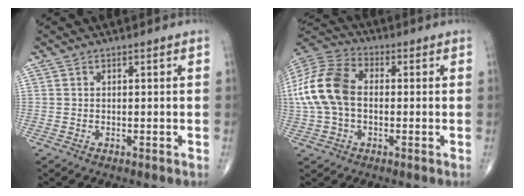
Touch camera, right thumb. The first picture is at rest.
{"total": 15.4, "force": [0.0, 10.3, 11.5], "torque": [-0.250, 0.033, -0.007]}